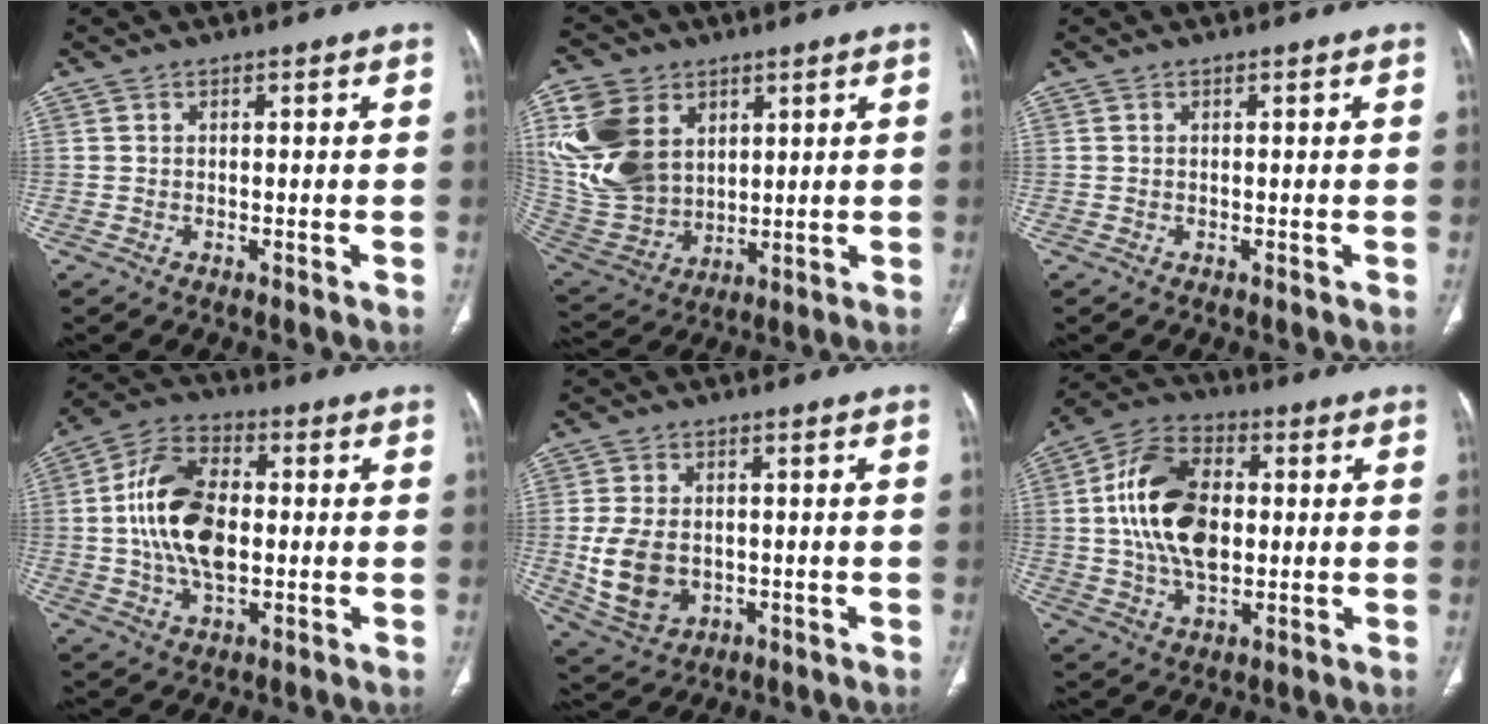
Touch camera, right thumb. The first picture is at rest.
{"total": 20.0, "force": [6.1, 14.7, 12.1], "torque": [-0.251, -0.015, 0.138]}
{"total": 0.0}
{"total": 15.6, "force": [0.1, 9.3, 12.6], "torque": [-0.230, 0.019, -0.002]}
{"total": 10.6, "force": [-0.9, 7.6, 7.3], "torque": [-0.132, -0.001, 0.002]}
{"total": 16.7, "force": [1.1, 10.5, 13.0], "torque": [-0.226, 0.017, 0.019]}